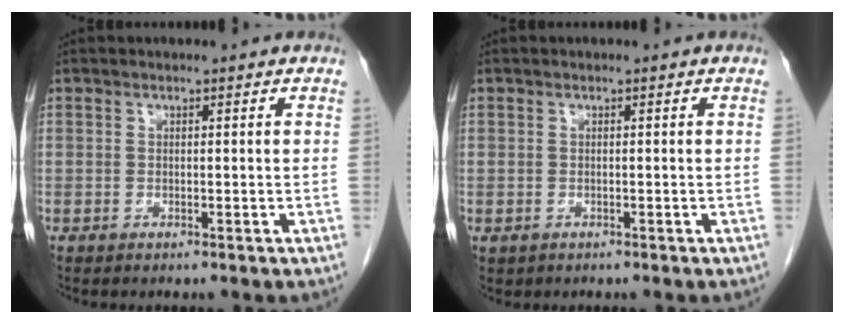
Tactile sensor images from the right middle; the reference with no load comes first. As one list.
[{"total": 0.6, "force": [-0.2, 0.6, 0.1], "torque": [-0.006, 0.003, 0.004]}]